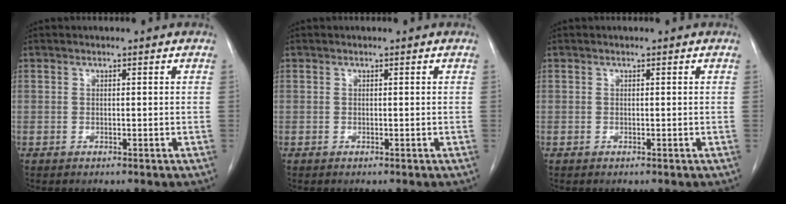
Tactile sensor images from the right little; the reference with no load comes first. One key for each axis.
{"total": 0.0}
{"total": 0.0}